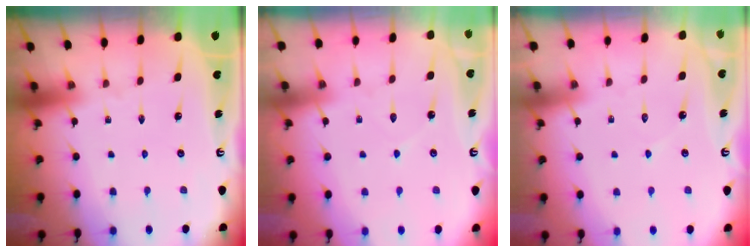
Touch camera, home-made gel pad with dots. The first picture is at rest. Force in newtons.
{"total": 6.0, "press": 5.9, "slide": 0.7}
{"total": 3.8, "press": 3.8, "slide": 0.3}